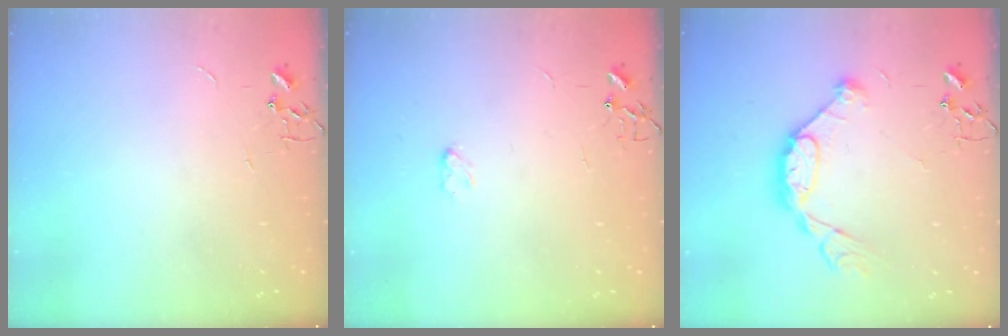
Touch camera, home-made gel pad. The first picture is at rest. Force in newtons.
{"total": 2.9, "press": 2.9, "slide": 0.5}
{"total": 12.9, "press": 12.9, "slide": 0.8}